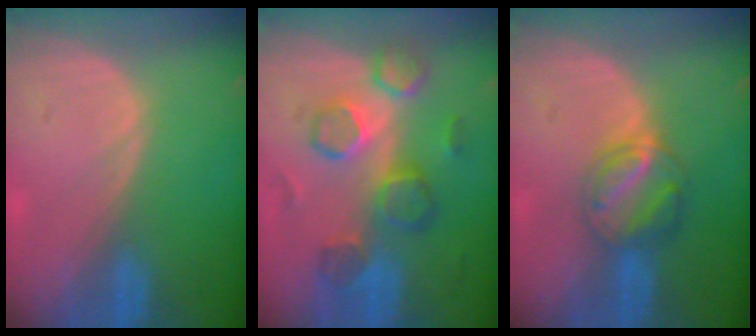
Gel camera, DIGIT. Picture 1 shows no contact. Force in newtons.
{"total": 8.7, "press": 8.5, "slide": 2.1}
{"total": 5.7, "press": 5.5, "slide": 1.6}